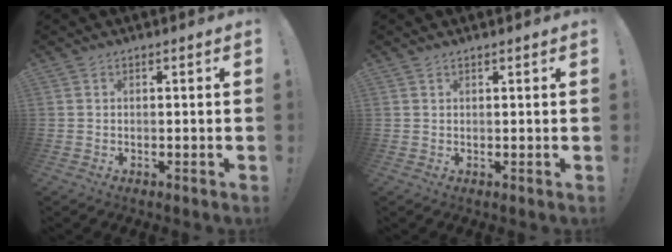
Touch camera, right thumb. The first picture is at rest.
{"total": 0.6, "force": [0.6, -0.2, 0.0], "torque": [0.000, -0.002, 0.012]}